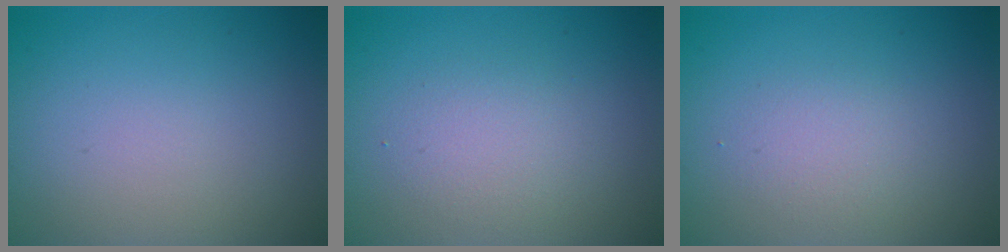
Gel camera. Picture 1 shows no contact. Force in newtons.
{"total": 2.0, "press": 2.0, "slide": 0.1}
{"total": 1.6, "press": 1.6, "slide": 0.1}